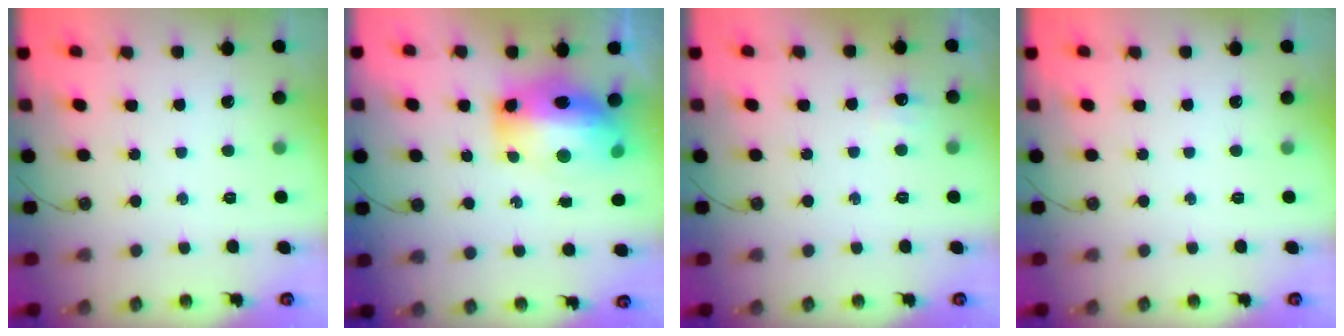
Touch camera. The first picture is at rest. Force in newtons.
{"total": 17.2, "press": 17.2, "slide": 1.6}
{"total": 5.4, "press": 5.2, "slide": 1.3}
{"total": 0.0}